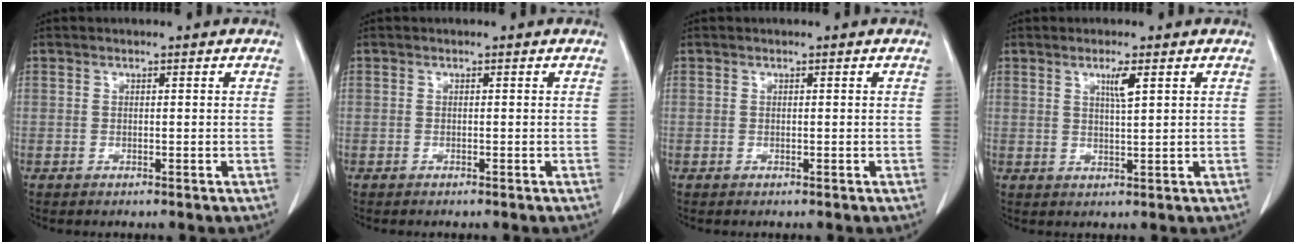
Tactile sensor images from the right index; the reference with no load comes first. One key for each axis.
{"total": 0.0}
{"total": 0.0}
{"total": 2.9, "fx": 1.5, "fy": 0.0, "fz": 2.5, "tx": -0.047, "ty": -0.004, "tz": 0.027}